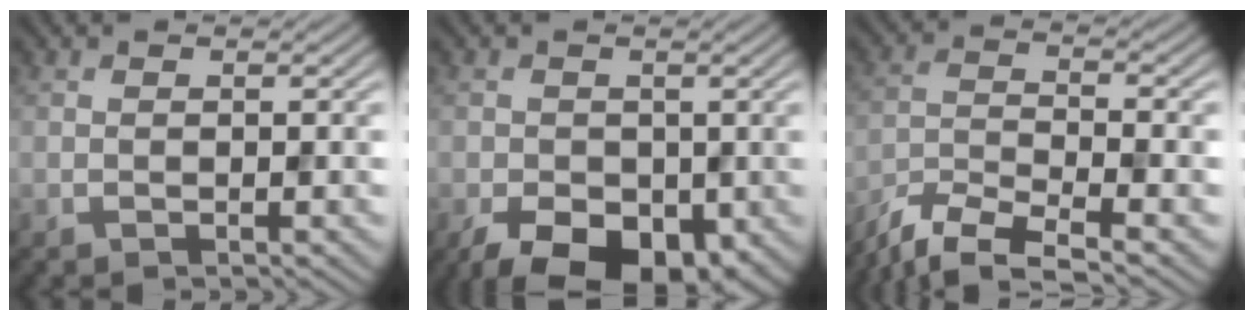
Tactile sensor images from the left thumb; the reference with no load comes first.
{"total": 8.0, "force": [-3.4, 5.2, 5.1], "torque": [-0.088, -0.021, -0.053]}
{"total": 7.6, "force": [-6.0, 1.7, 4.3], "torque": [-0.097, -0.010, -0.122]}